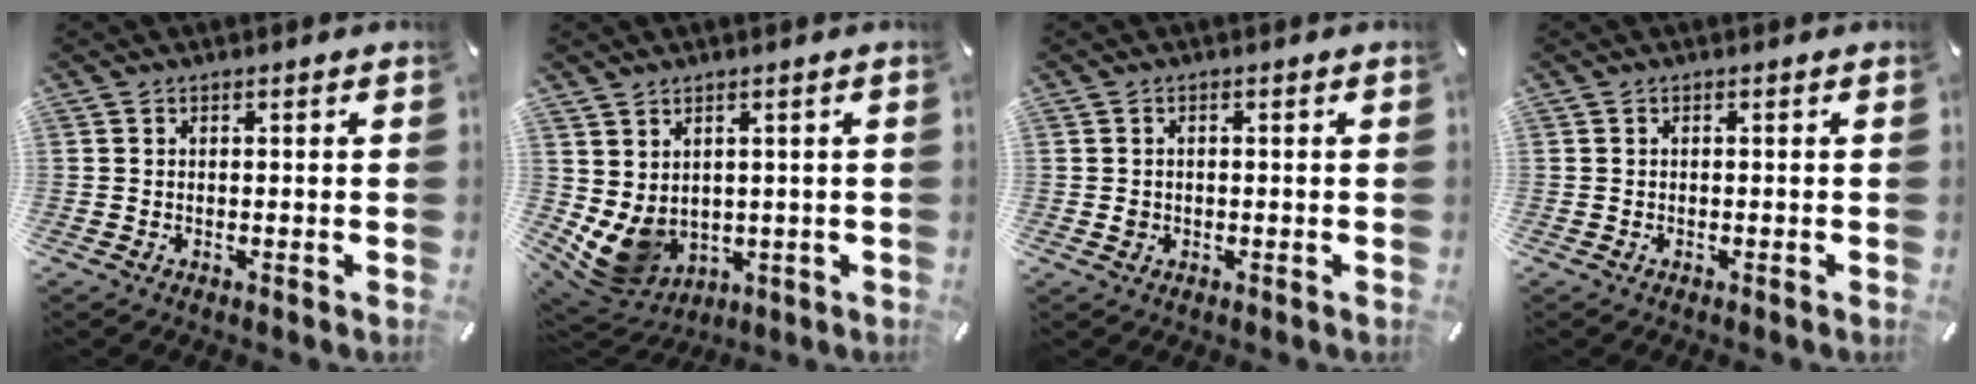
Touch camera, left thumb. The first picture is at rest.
{"total": 8.1, "force": [0.6, 7.1, 3.7], "torque": [-0.105, -0.021, 0.016]}
{"total": 1.3, "force": [-0.1, 1.1, 0.7], "torque": [-0.014, 0.004, -0.004]}
{"total": 0.0}